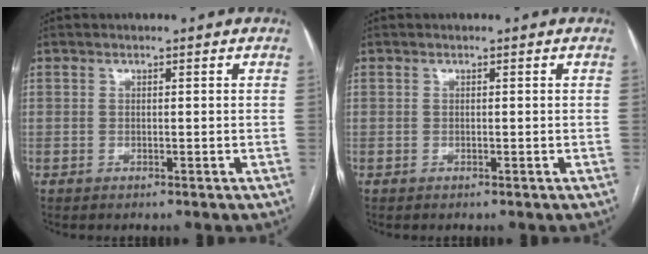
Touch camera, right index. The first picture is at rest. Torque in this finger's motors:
{"motor_torque": [0.00, 0.00, 0.00, 0.00]}